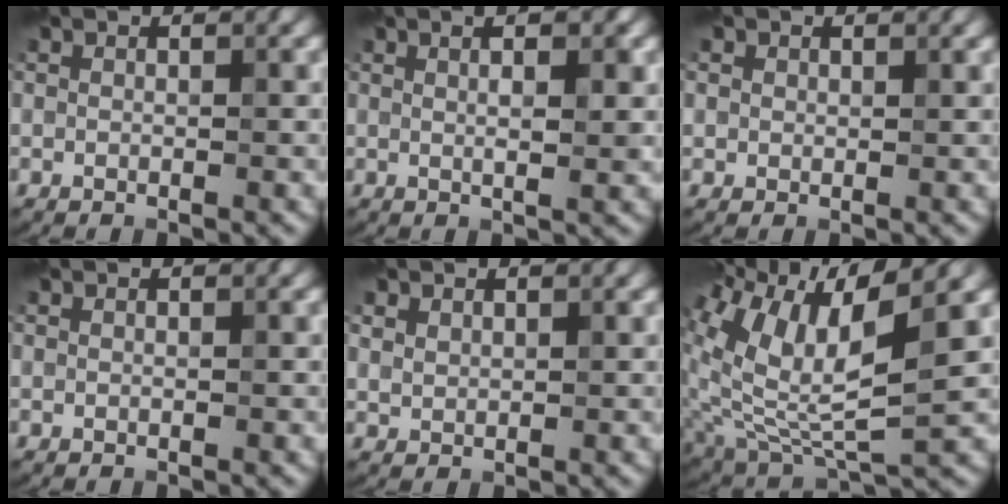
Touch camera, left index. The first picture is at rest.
{"total": 3.1, "force": [1.0, 0.7, 2.9], "torque": [-0.031, 0.004, 0.011]}
{"total": 1.4, "force": [0.7, 1.1, 0.4], "torque": [-0.018, 0.000, 0.018]}
{"total": 0.0}
{"total": 1.3, "force": [0.9, 0.9, 0.4], "torque": [-0.019, -0.004, 0.032]}
{"total": 10.0, "force": [4.1, 2.9, 8.6], "torque": [-0.186, 0.006, 0.080]}